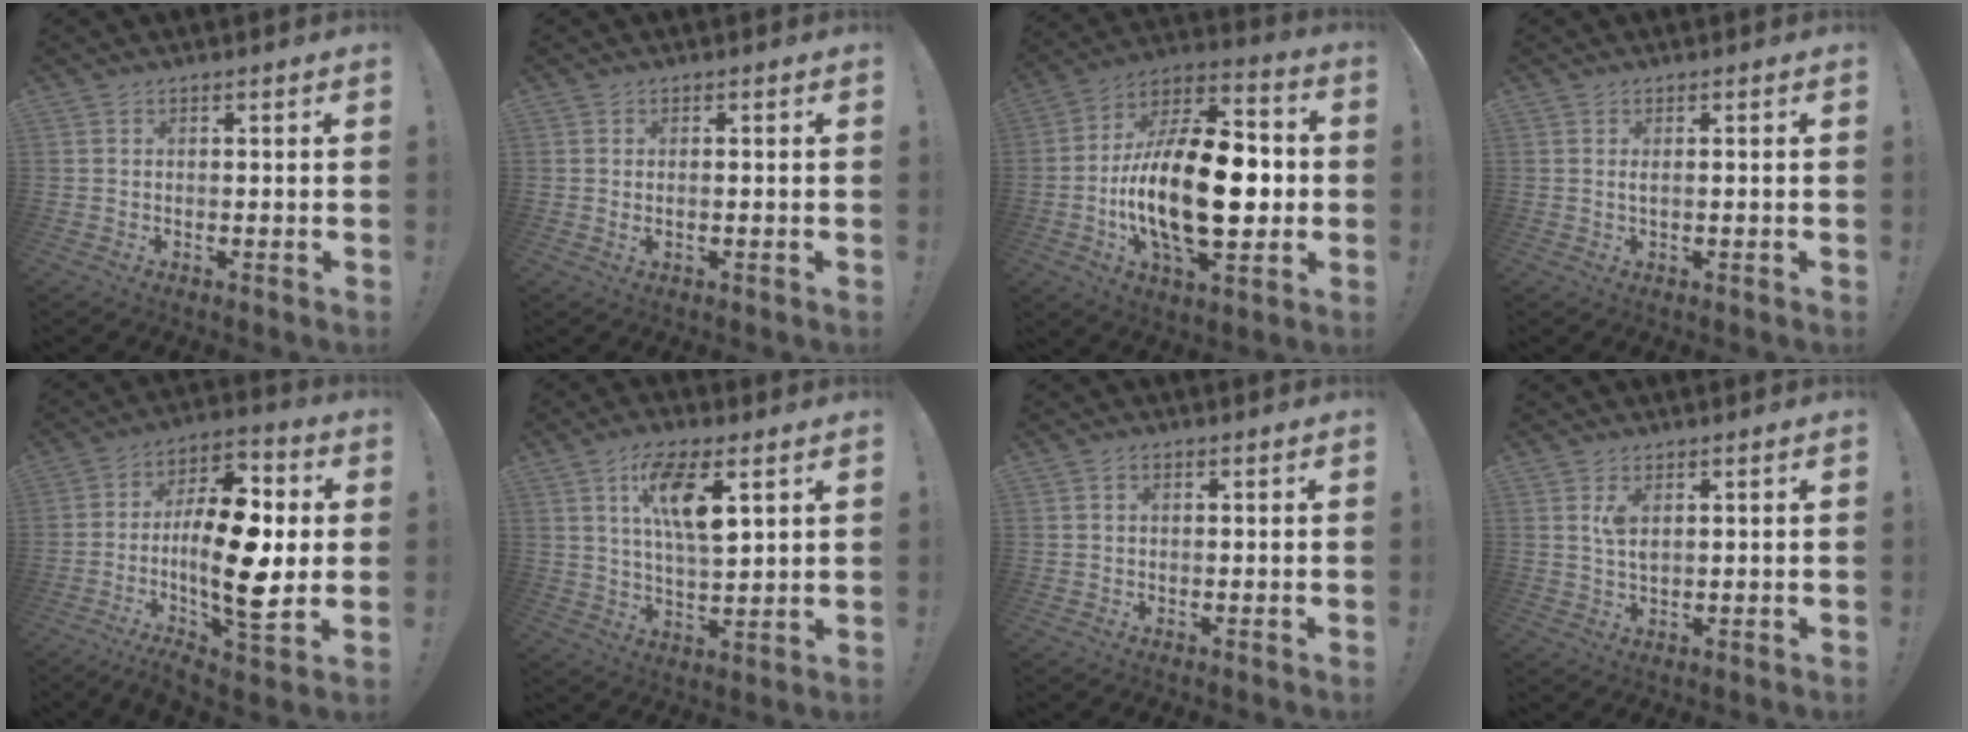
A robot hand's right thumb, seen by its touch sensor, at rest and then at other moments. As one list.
[{"total": 1.0, "force": [-0.3, -0.1, 0.9], "torque": [-0.015, -0.002, -0.007]}, {"total": 25.4, "force": [-3.4, 11.5, 22.4], "torque": [-0.413, 0.004, -0.056]}, {"total": 1.1, "force": [0.0, -0.2, 1.0], "torque": [-0.017, -0.002, -0.002]}, {"total": 18.9, "force": [-1.7, 6.9, 17.5], "torque": [-0.322, -0.001, -0.031]}, {"total": 12.7, "force": [5.3, 4.7, 10.5], "torque": [-0.182, -0.009, 0.092]}, {"total": 1.1, "force": [0.4, 0.7, 0.7], "torque": [-0.007, 0.000, 0.007]}, {"total": 3.5, "force": [1.5, 1.4, 2.9], "torque": [-0.051, -0.002, 0.024]}]